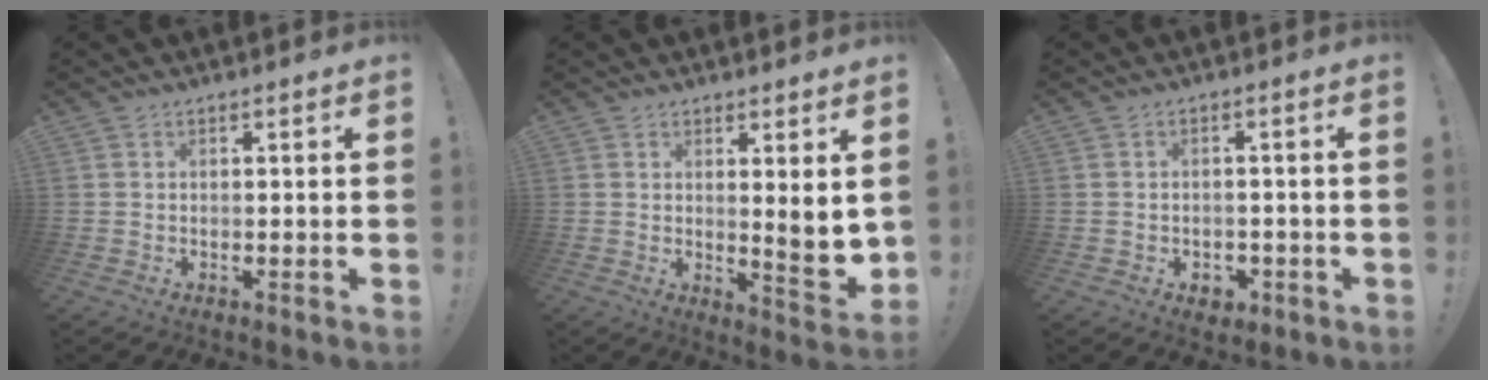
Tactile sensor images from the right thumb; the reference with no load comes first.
{"total": 5.3, "force": [2.1, 0.4, 4.8], "torque": [-0.053, -0.031, 0.033]}
{"total": 3.4, "force": [-1.4, 2.8, 1.3], "torque": [-0.004, 0.003, -0.024]}